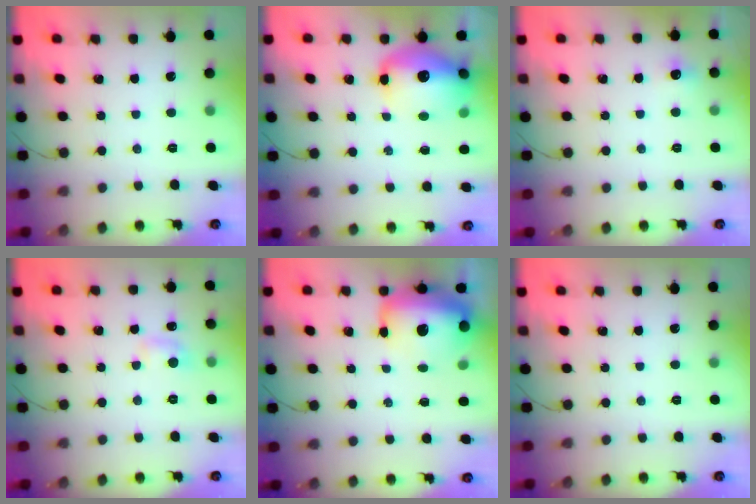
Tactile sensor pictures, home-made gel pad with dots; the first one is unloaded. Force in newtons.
{"total": 14.1, "press": 13.7, "slide": 3.3}
{"total": 4.2, "press": 3.9, "slide": 1.7}
{"total": 4.7, "press": 4.4, "slide": 1.5}
{"total": 24.4, "press": 21.3, "slide": 11.9}
{"total": 0.0}